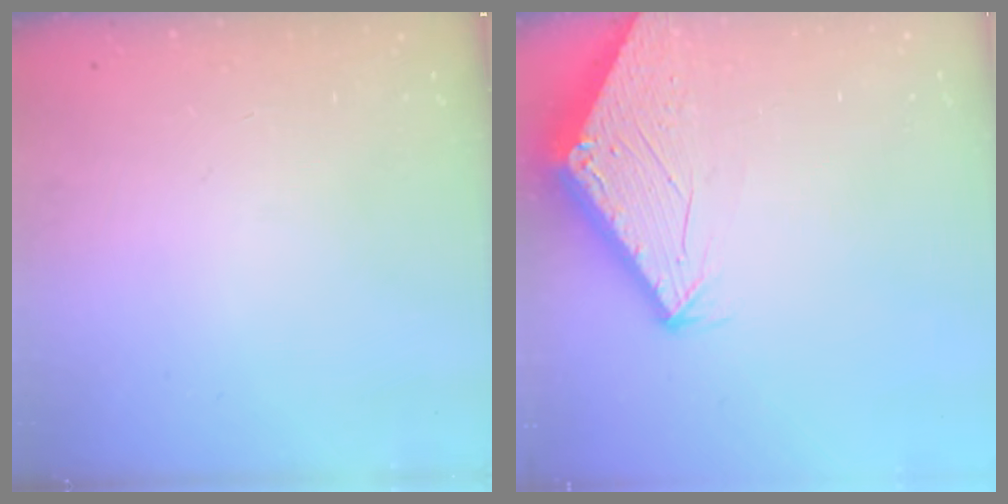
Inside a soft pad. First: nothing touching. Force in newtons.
{"total": 2.8, "press": 2.8, "slide": 0.1}